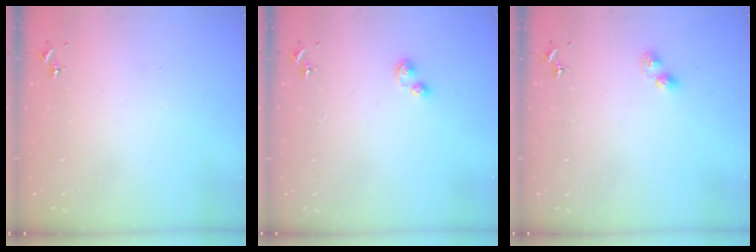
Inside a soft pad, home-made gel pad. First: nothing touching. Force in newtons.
{"total": 5.1, "press": 5.1, "slide": 0.7}
{"total": 3.5, "press": 3.5, "slide": 0.5}